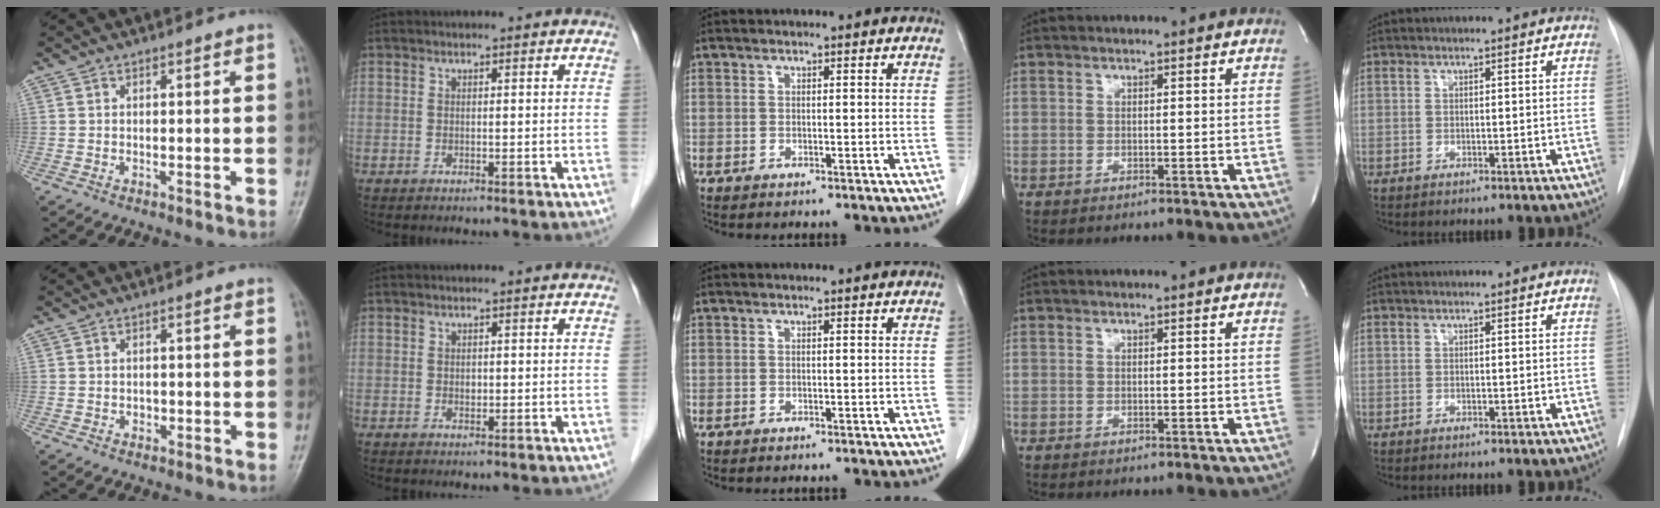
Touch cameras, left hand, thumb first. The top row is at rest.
{"thumb": {"total": 0.9, "force": [-0.2, 0.8, 0.5], "torque": [-0.003, 0.003, -0.002]}, "index": {"total": 0.7, "force": [0.1, 0.6, 0.5], "torque": [-0.007, 0.001, 0.000]}}